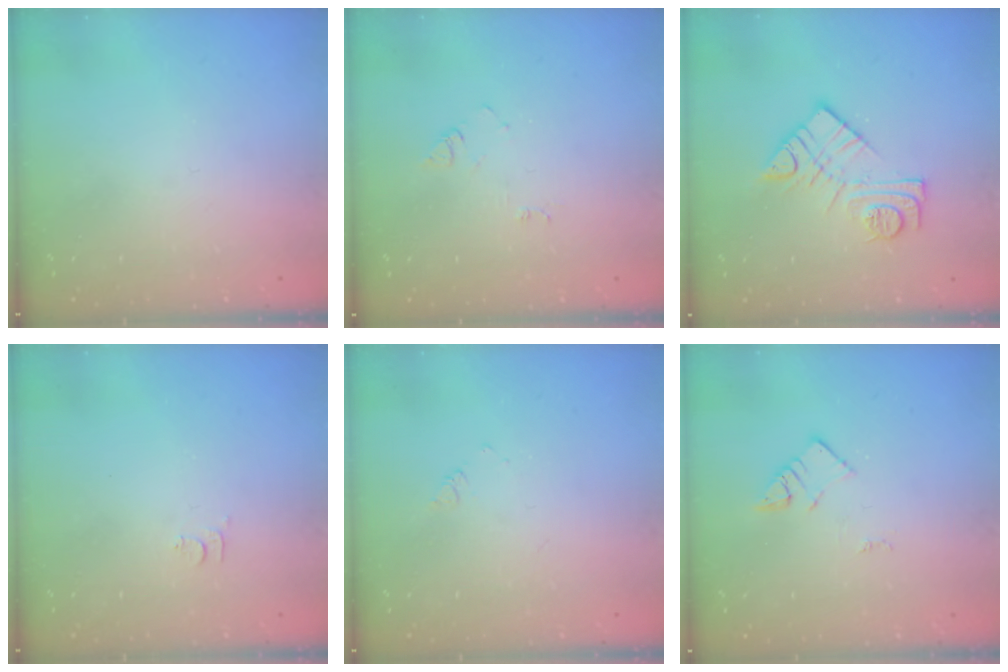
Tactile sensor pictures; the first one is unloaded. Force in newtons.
{"total": 4.2, "press": 4.2, "slide": 0.5}
{"total": 11.7, "press": 11.7, "slide": 0.7}
{"total": 5.2, "press": 5.1, "slide": 0.5}
{"total": 2.2, "press": 2.2, "slide": 0.3}
{"total": 4.4, "press": 4.4, "slide": 0.6}